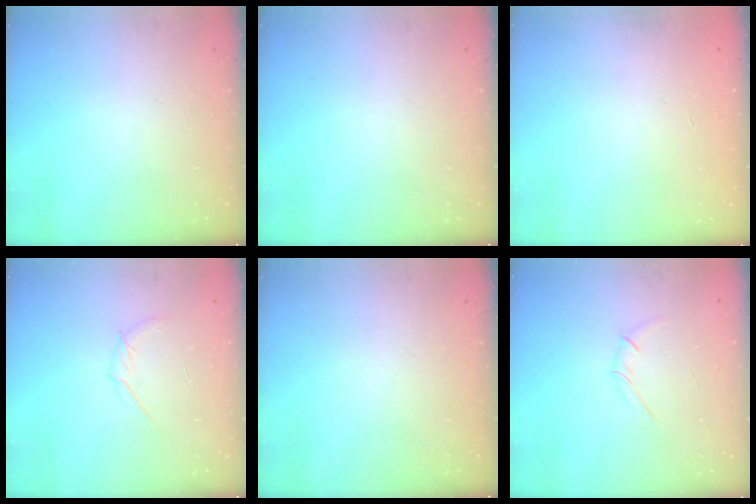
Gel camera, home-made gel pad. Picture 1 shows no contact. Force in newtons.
{"total": 0.0}
{"total": 0.0}
{"total": 5.4, "press": 5.2, "slide": 1.4}
{"total": 0.0}
{"total": 3.8, "press": 3.7, "slide": 0.9}